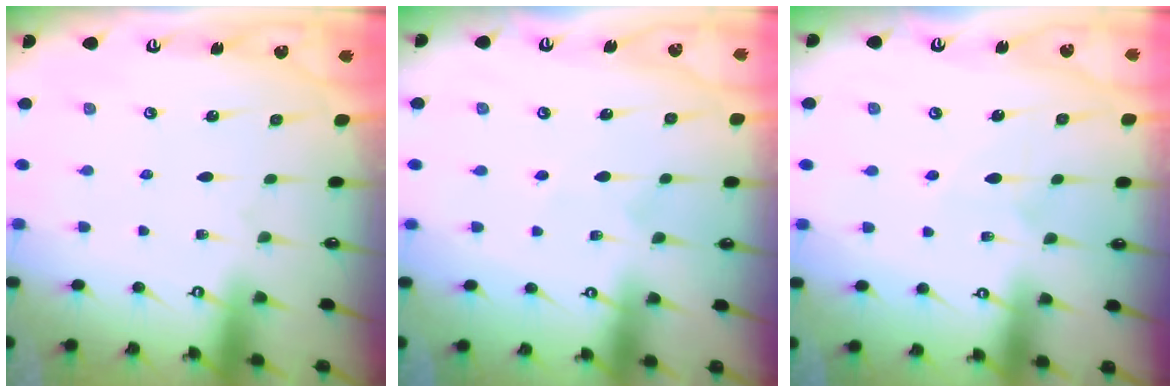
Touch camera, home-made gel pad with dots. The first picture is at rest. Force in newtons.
{"total": 3.5, "press": 3.3, "slide": 1.1}
{"total": 5.5, "press": 5.4, "slide": 0.6}